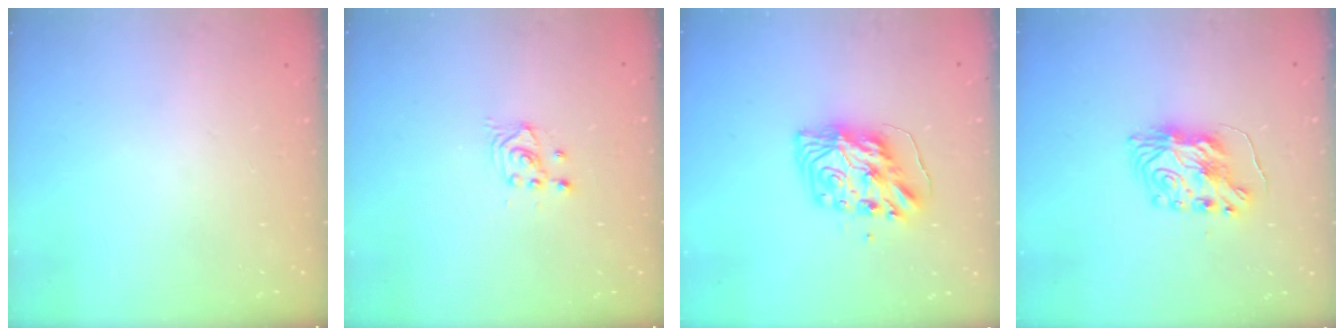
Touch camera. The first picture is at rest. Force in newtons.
{"total": 2.7, "press": 2.7, "slide": 0.2}
{"total": 9.9, "press": 9.9, "slide": 0.8}
{"total": 8.6, "press": 8.5, "slide": 0.7}